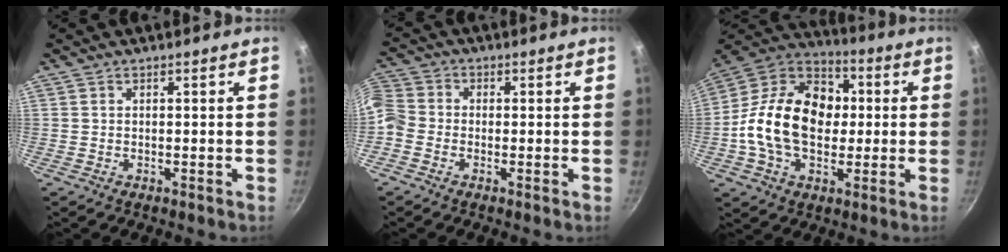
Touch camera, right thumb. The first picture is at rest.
{"total": 8.0, "force": [-2.3, 6.7, 3.9], "torque": [-0.092, 0.026, -0.066]}
{"total": 21.3, "force": [-0.3, 15.1, 15.0], "torque": [-0.226, 0.035, -0.020]}